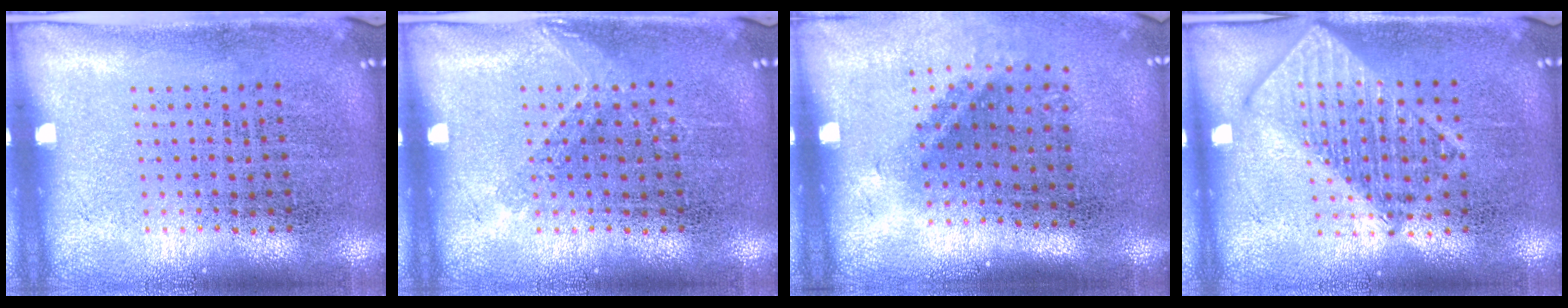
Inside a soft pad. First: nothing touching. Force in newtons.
{"total": 1.1, "press": 1.1, "slide": 0.3}
{"total": 1.4, "press": 1.0, "slide": 1.1}
{"total": 2.7, "press": 2.7, "slide": 0.3}